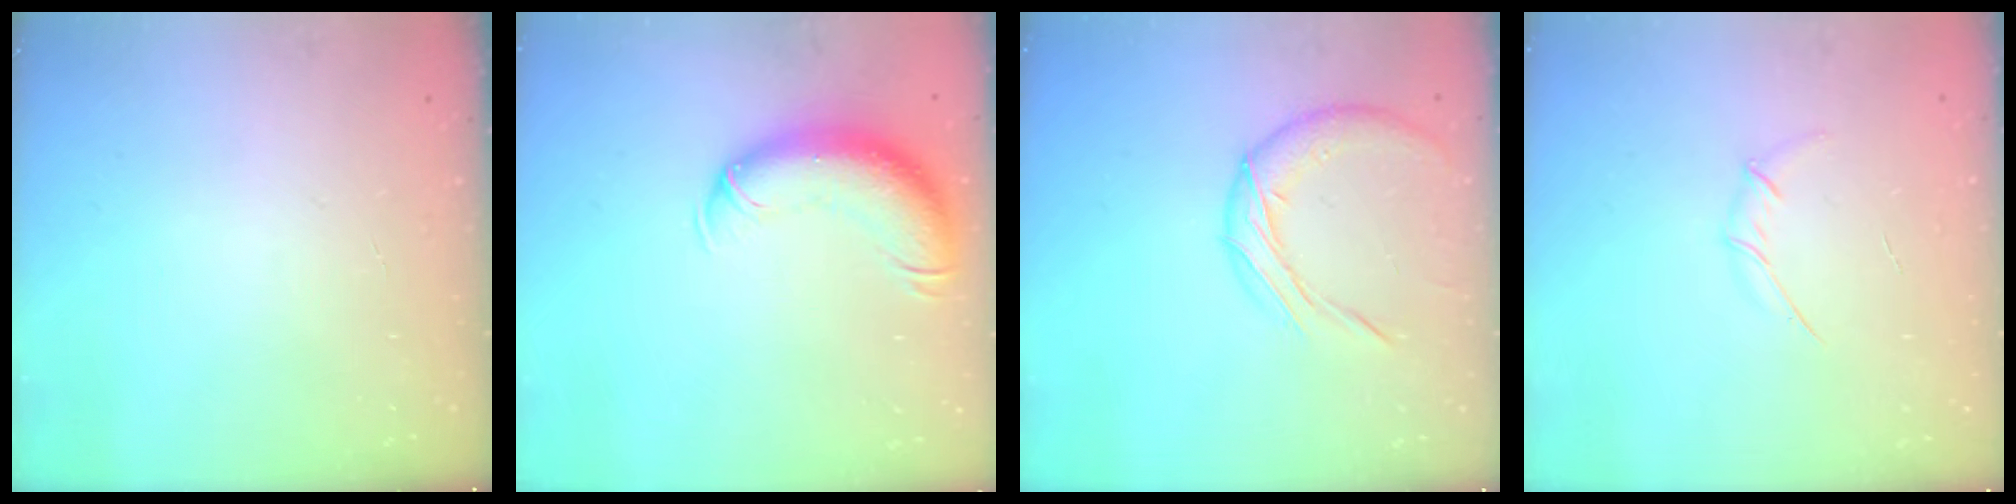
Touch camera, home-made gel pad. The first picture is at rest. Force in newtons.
{"total": 13.3, "press": 12.9, "slide": 3.0}
{"total": 9.8, "press": 9.8, "slide": 1.0}
{"total": 3.8, "press": 3.6, "slide": 1.1}